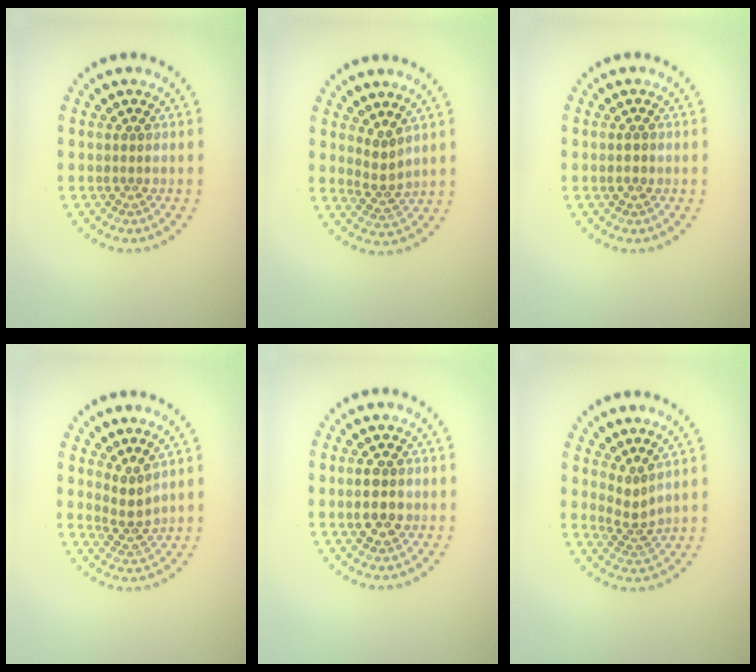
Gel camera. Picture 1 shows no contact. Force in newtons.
{"total": 2.0, "press": 1.5, "slide": 1.3}
{"total": 0.8, "press": 0.8, "slide": 0.3}
{"total": 2.1, "press": 1.5, "slide": 1.4}
{"total": 2.9, "press": 2.9, "slide": 0.1}
{"total": 2.1, "press": 1.6, "slide": 1.5}